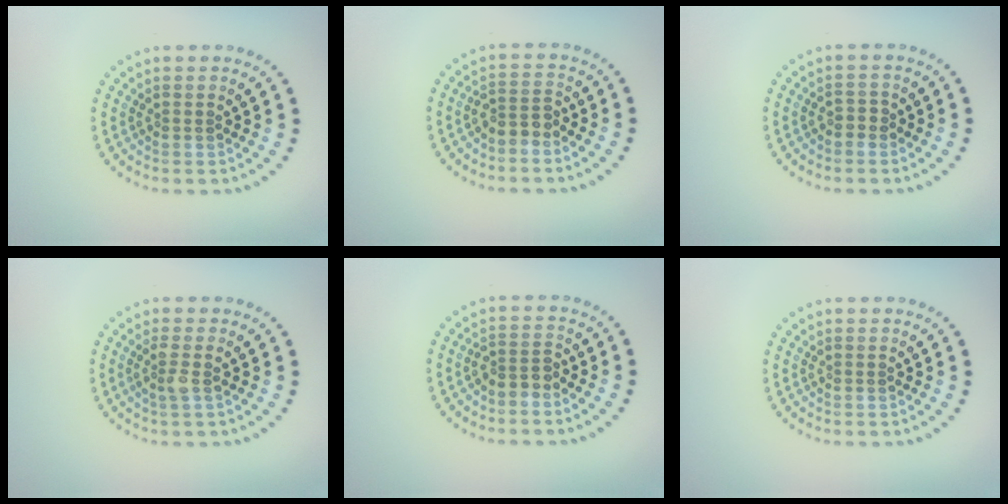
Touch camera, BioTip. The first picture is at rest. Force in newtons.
{"total": 2.0, "press": 1.7, "slide": 1.1}
{"total": 0.7, "press": 0.5, "slide": 0.5}
{"total": 1.6, "press": 1.3, "slide": 0.9}
{"total": 2.0, "press": 1.6, "slide": 1.1}
{"total": 0.0}